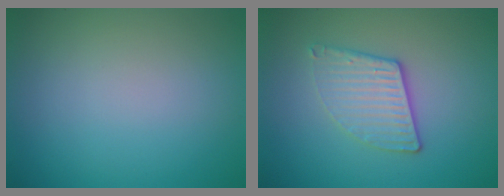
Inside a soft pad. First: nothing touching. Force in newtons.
{"total": 3.2, "press": 2.8, "slide": 1.4}